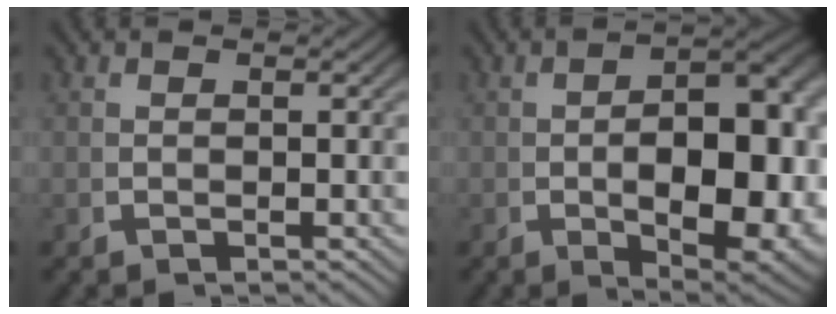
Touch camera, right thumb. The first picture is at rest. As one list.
[{"total": 12.5, "force": [-1.6, 6.3, 10.6], "torque": [-0.163, -0.037, -0.002]}]